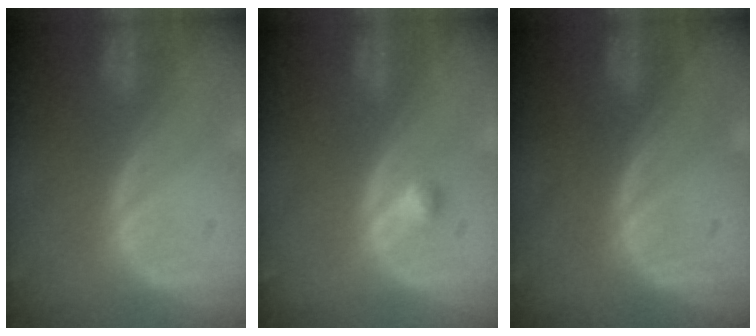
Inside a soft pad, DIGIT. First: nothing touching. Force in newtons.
{"total": 1.1, "press": 1.1, "slide": 0.1}
{"total": 0.0}